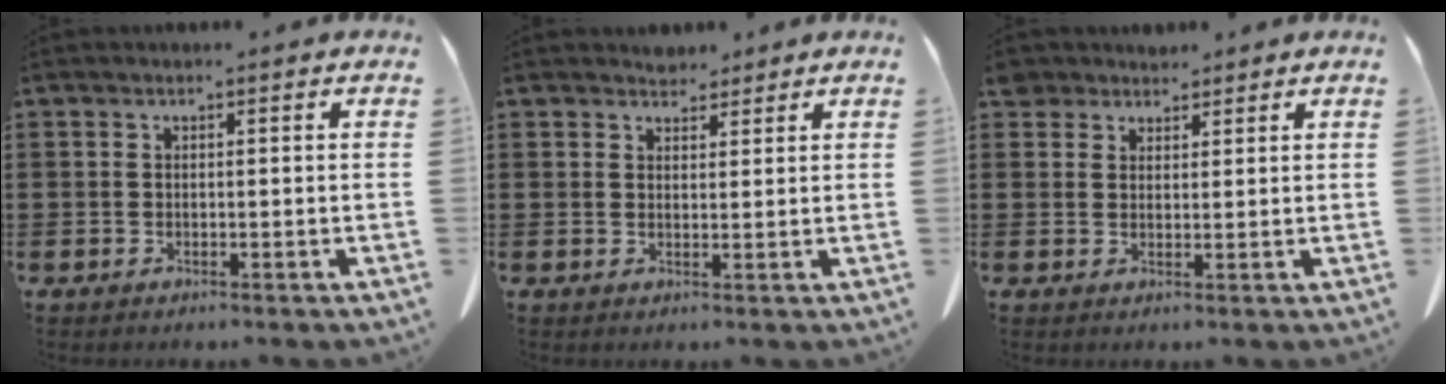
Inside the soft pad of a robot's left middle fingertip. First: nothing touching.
{"total": 2.3, "force": [2.2, 0.6, 0.1], "torque": [-0.008, -0.001, 0.042]}
{"total": 3.2, "force": [2.7, 1.5, 0.5], "torque": [-0.011, 0.000, 0.052]}